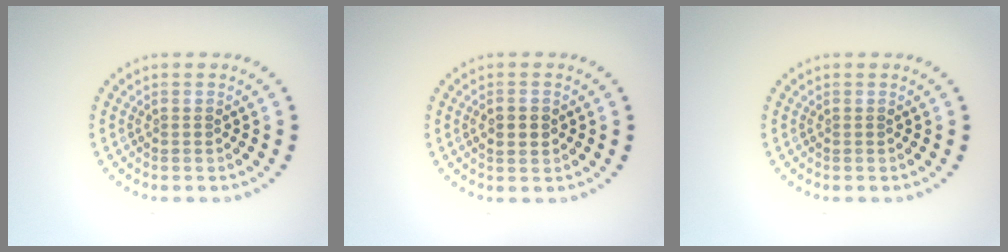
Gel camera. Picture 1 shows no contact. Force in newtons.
{"total": 1.7, "press": 1.7, "slide": 0.1}
{"total": 0.0}